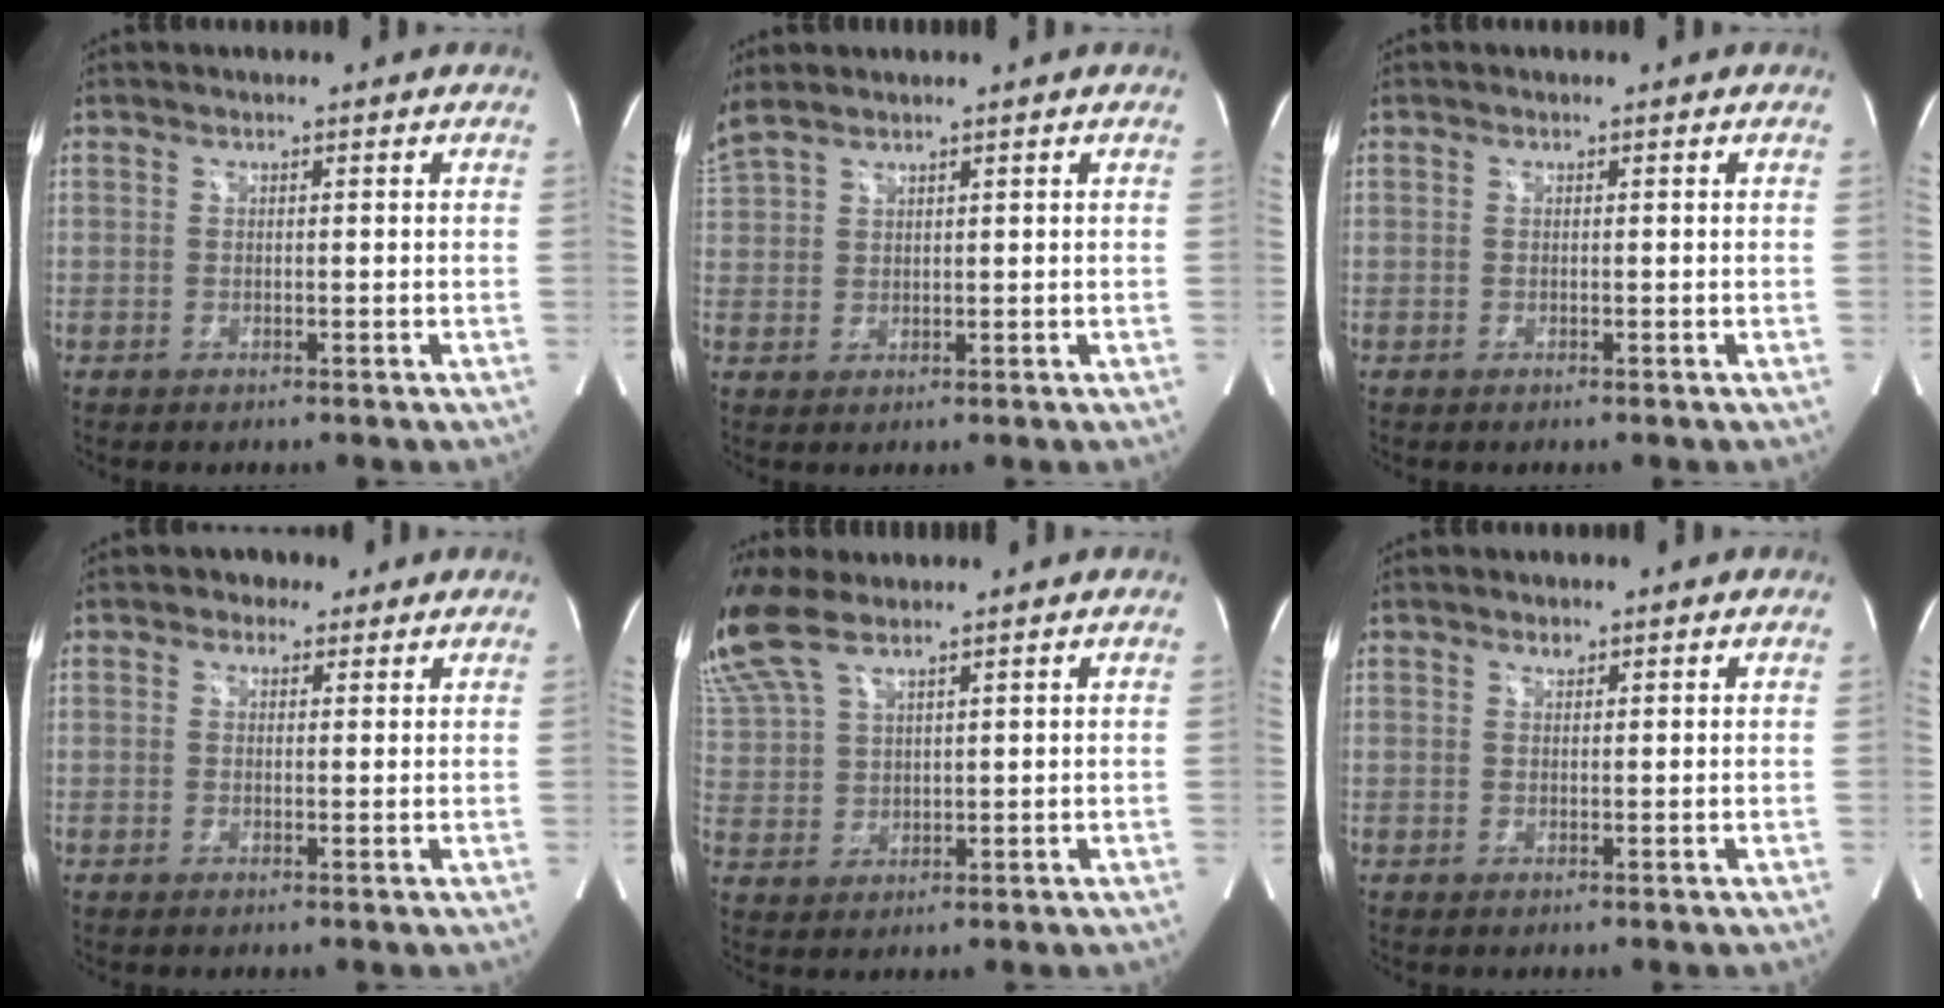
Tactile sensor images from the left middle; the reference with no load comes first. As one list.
[{"total": 4.0, "force": [3.7, 0.8, 1.5], "torque": [-0.056, 0.023, 0.090]}, {"total": 0.0}, {"total": 2.4, "force": [1.5, 1.7, 0.6], "torque": [-0.007, 0.009, 0.019]}, {"total": 12.5, "force": [9.7, 4.4, 6.6], "torque": [-0.185, 0.024, 0.200]}, {"total": 0.7, "force": [0.6, 0.3, 0.3], "torque": [-0.008, -0.001, 0.010]}]